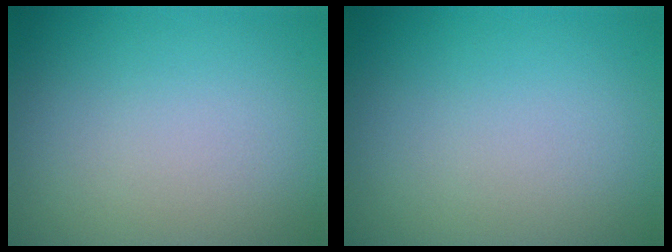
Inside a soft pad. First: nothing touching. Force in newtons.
{"total": 0.0}